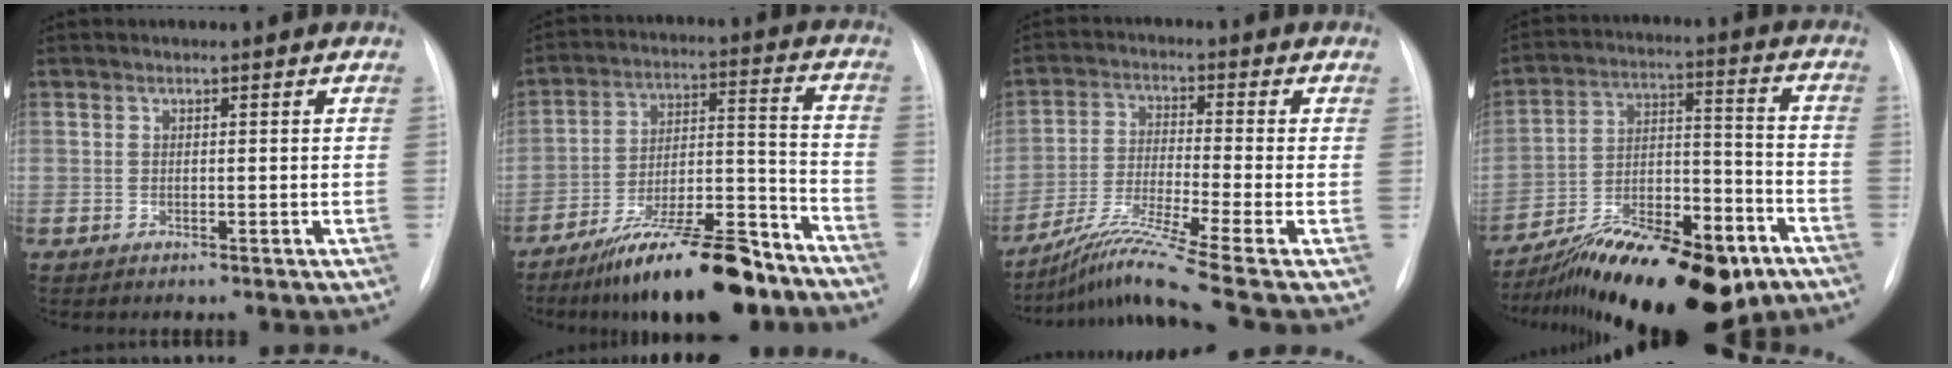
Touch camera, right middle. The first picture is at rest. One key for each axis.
{"total": 17.6, "fx": -13.7, "fy": 3.4, "fz": 10.5, "tx": -0.147, "ty": 0.026, "tz": -0.226}
{"total": 11.0, "fx": -8.1, "fy": -2.7, "fz": 7.0, "tx": -0.135, "ty": -0.026, "tz": -0.144}
{"total": 21.3, "fx": -15.5, "fy": 6.0, "fz": 13.3, "tx": -0.181, "ty": 0.020, "tz": -0.253}